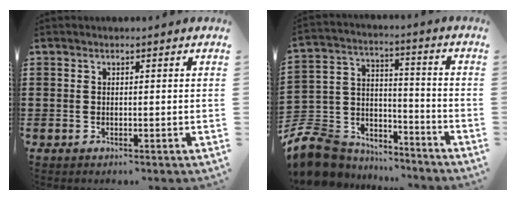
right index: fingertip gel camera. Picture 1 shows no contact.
{"total": 8.8, "force": [-7.5, 4.4, 1.6], "torque": [-0.072, 0.006, -0.150]}